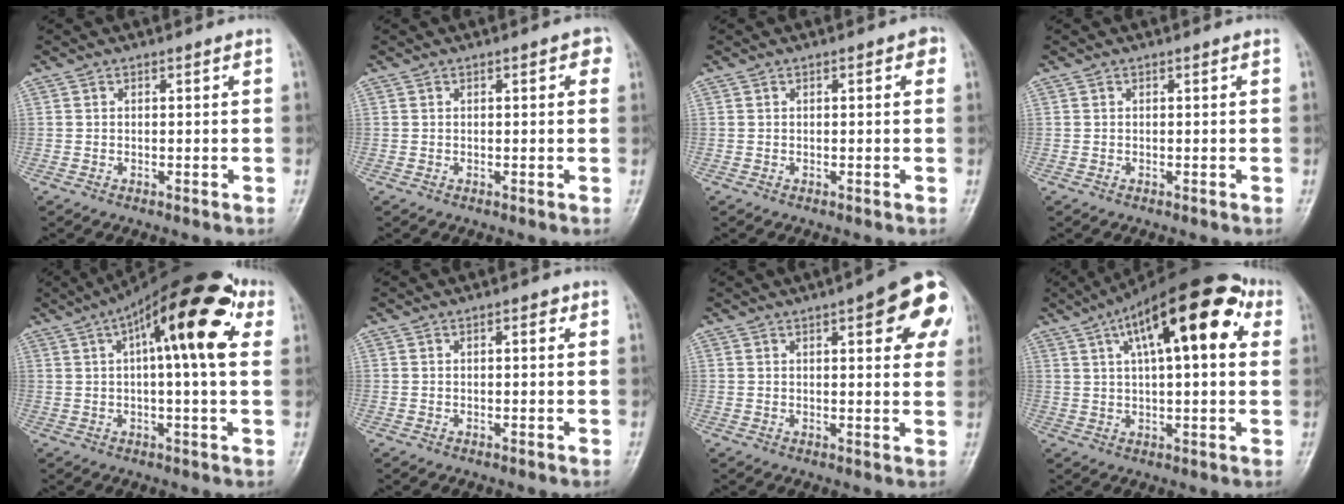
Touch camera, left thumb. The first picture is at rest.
{"total": 2.3, "force": [0.8, 1.0, 1.9], "torque": [-0.017, 0.002, 0.004]}
{"total": 2.0, "force": [0.6, 0.9, 1.6], "torque": [-0.016, 0.003, 0.002]}
{"total": 0.0}
{"total": 18.5, "force": [6.1, 5.7, 16.6], "torque": [-0.237, 0.030, 0.081]}
{"total": 1.5, "force": [0.6, 0.7, 1.3], "torque": [-0.015, 0.002, 0.005]}
{"total": 14.0, "force": [5.4, 4.5, 12.1], "torque": [-0.112, -0.007, 0.053]}
{"total": 19.7, "force": [7.4, 7.3, 16.8], "torque": [-0.240, 0.026, 0.105]}